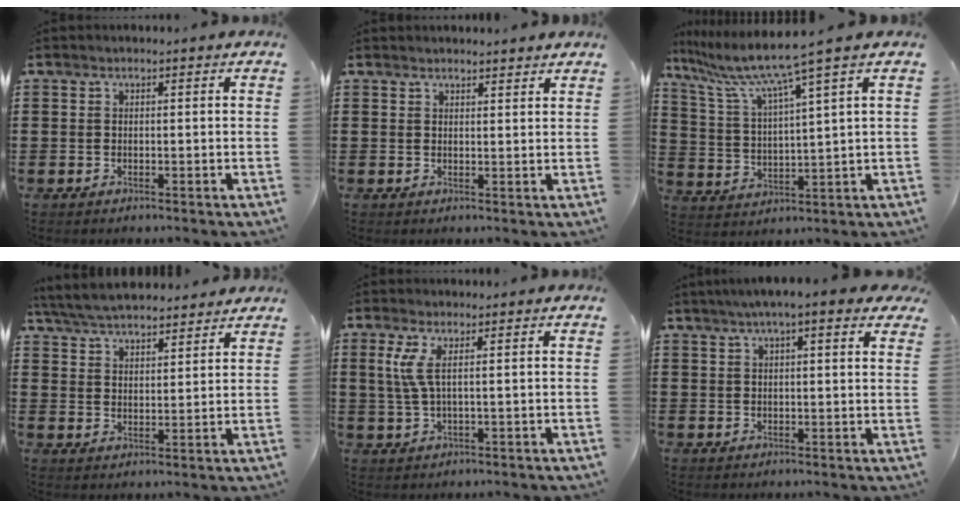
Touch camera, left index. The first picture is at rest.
{"total": 1.6, "force": [1.6, 0.0, -0.1], "torque": [-0.002, 0.001, 0.031]}
{"total": 7.9, "force": [5.9, -0.9, 5.2], "torque": [-0.125, -0.037, 0.094]}
{"total": 5.7, "force": [5.5, 0.9, 1.3], "torque": [-0.049, -0.018, 0.099]}
{"total": 3.7, "force": [1.0, 0.4, 3.6], "torque": [-0.097, -0.013, 0.010]}
{"total": 4.7, "force": [3.5, 0.4, 3.2], "torque": [-0.072, 0.003, 0.061]}